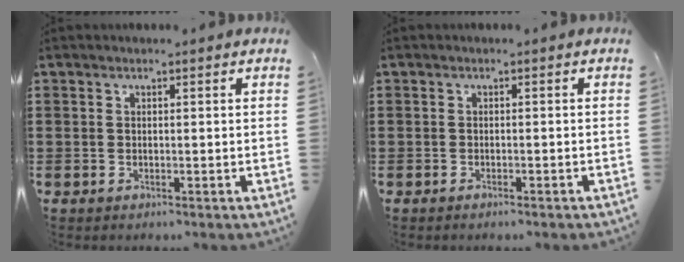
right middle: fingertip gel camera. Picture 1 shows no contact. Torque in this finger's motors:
{"motor_torque": [-0.91, 0.88, -0.02, -0.01]}